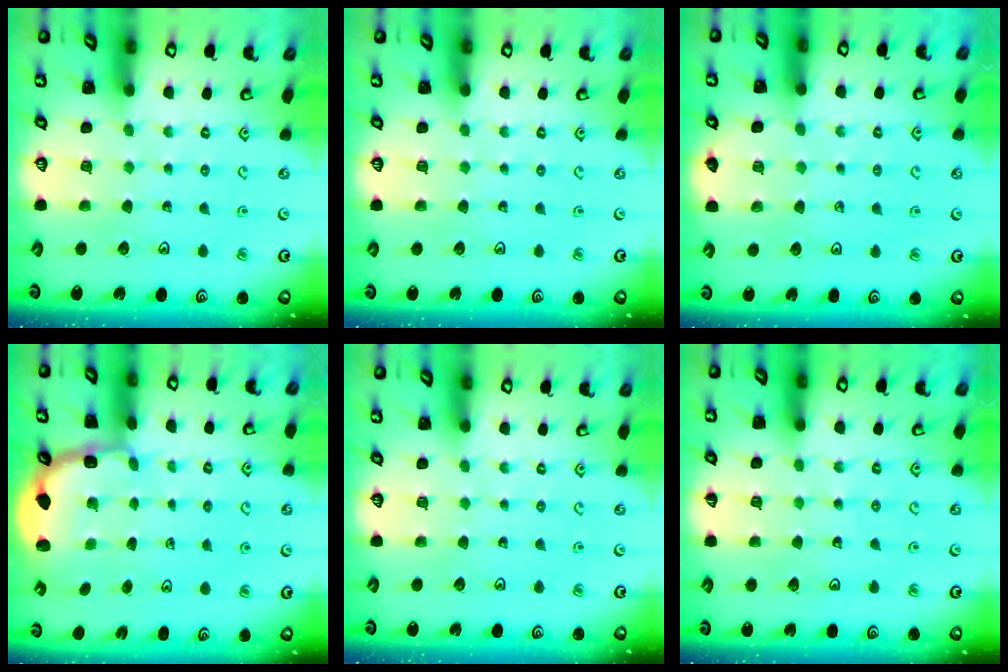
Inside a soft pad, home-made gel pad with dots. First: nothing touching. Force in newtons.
{"total": 0.0}
{"total": 3.7, "press": 3.5, "slide": 1.1}
{"total": 2.8, "press": 2.3, "slide": 1.7}
{"total": 0.0}
{"total": 2.9, "press": 2.9, "slide": 0.3}